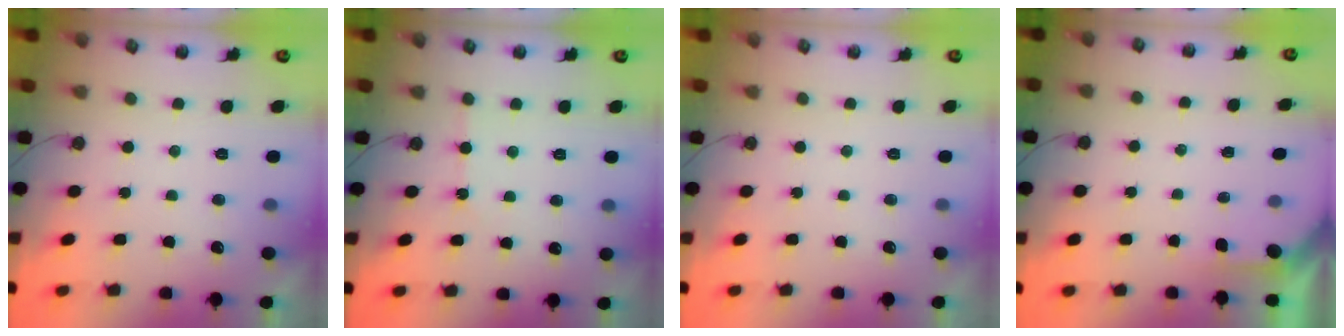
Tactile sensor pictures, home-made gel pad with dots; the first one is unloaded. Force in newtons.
{"total": 1.4, "press": 1.3, "slide": 0.3}
{"total": 0.0}
{"total": 1.5, "press": 1.5, "slide": 0.1}